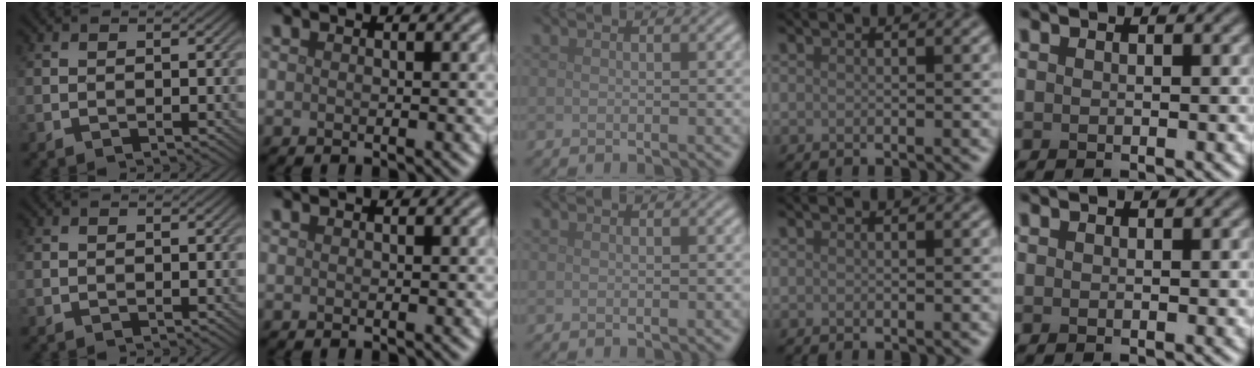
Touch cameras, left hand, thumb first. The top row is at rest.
{}